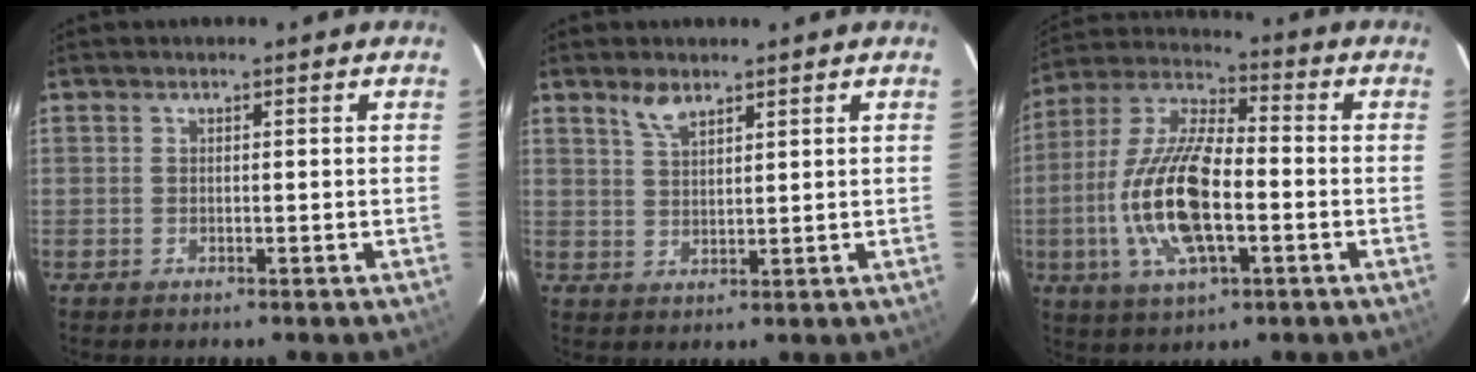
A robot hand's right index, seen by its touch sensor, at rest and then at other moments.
{"total": 3.7, "force": [2.8, 1.4, 2.0], "torque": [-0.037, 0.003, 0.055]}
{"total": 17.0, "force": [-3.5, 6.5, 15.3], "torque": [-0.317, -0.001, -0.070]}